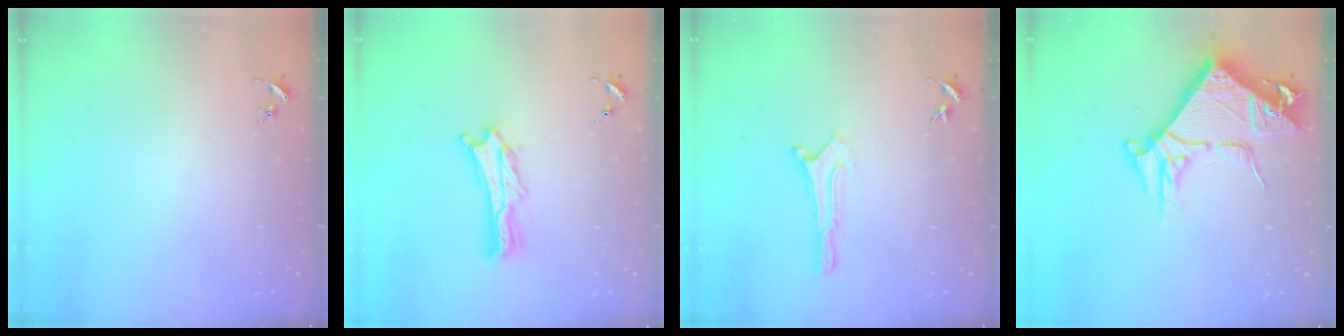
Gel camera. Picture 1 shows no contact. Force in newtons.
{"total": 2.7, "press": 2.7, "slide": 0.3}
{"total": 0.0}
{"total": 8.6, "press": 8.6, "slide": 1.0}